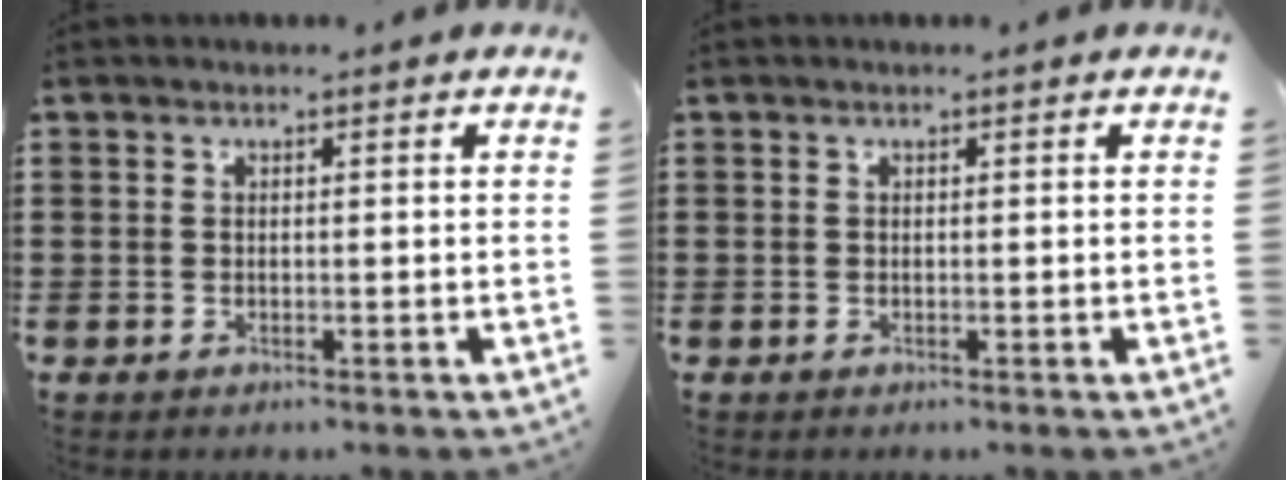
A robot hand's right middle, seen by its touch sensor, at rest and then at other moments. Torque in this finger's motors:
{"motor_torque": [0.12, -0.34, -0.02, -0.01]}